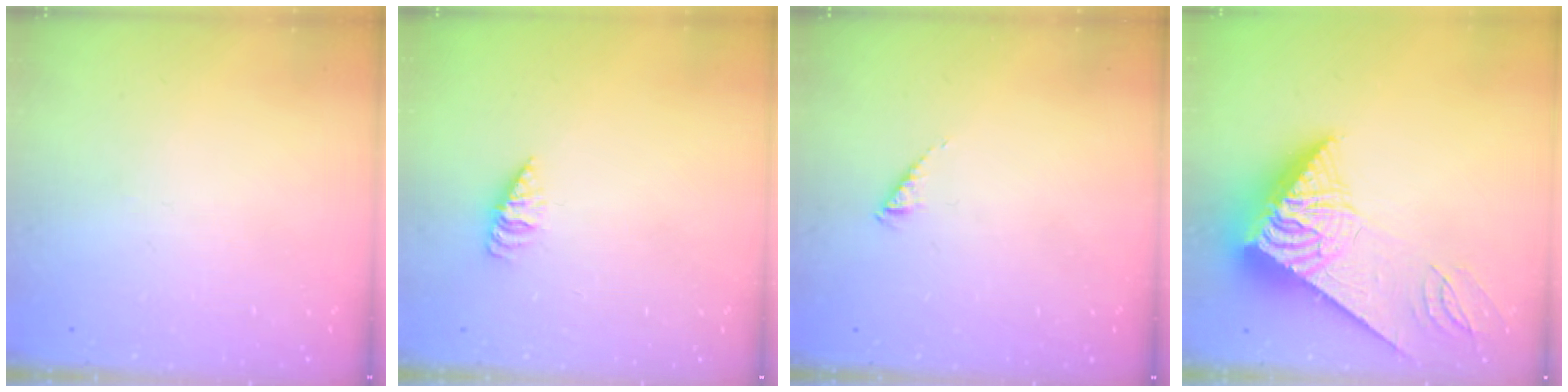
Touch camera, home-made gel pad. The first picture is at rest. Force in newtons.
{"total": 2.6, "press": 2.6, "slide": 0.4}
{"total": 2.3, "press": 2.3, "slide": 0.4}
{"total": 11.1, "press": 10.9, "slide": 2.1}